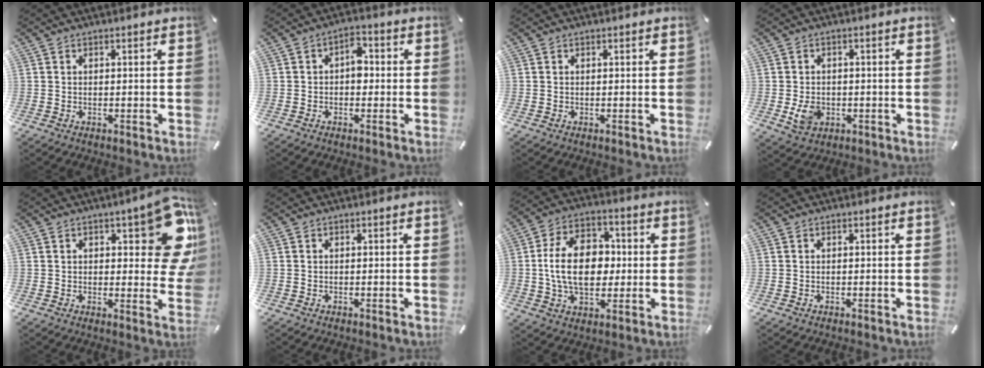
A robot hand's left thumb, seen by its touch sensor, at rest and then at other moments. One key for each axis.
{"total": 4.9, "fx": -0.1, "fy": 3.2, "fz": 3.7, "tx": -0.048, "ty": 0.006, "tz": -0.009}
{"total": 0.0}
{"total": 5.5, "fx": -1.0, "fy": 4.5, "fz": 3.0, "tx": -0.046, "ty": -0.008, "tz": -0.022}
{"total": 16.9, "fx": 6.4, "fy": 6.7, "fz": 14.2, "tx": -0.171, "ty": -0.039, "tz": 0.104}
{"total": 0.0}
{"total": 15.8, "fx": 0.2, "fy": 11.0, "fz": 11.3, "tx": -0.216, "ty": 0.016, "tz": 0.003}
{"total": 0.0}